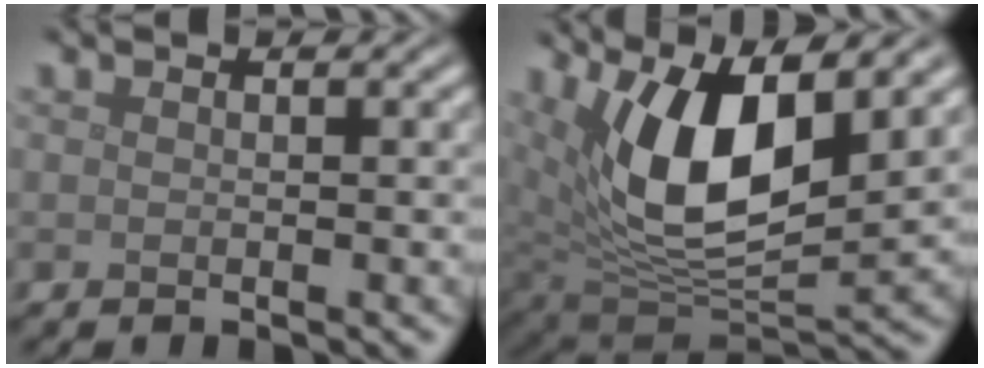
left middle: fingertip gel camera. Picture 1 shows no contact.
{"total": 10.5, "force": [3.7, 4.7, 8.7], "torque": [-0.162, -0.017, 0.069]}